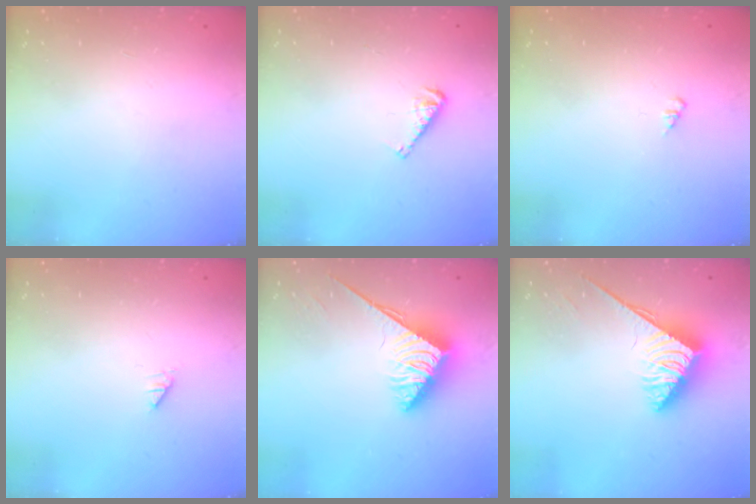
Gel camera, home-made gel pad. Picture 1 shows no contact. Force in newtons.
{"total": 4.6, "press": 4.6, "slide": 0.6}
{"total": 1.3, "press": 1.3, "slide": 0.3}
{"total": 0.0}
{"total": 3.8, "press": 3.8, "slide": 0.6}
{"total": 3.8, "press": 3.8, "slide": 0.6}